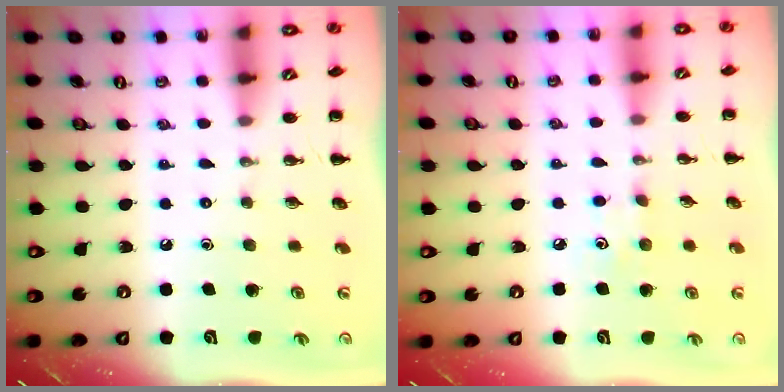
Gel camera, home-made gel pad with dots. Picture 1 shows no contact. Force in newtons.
{"total": 3.5, "press": 3.3, "slide": 1.1}